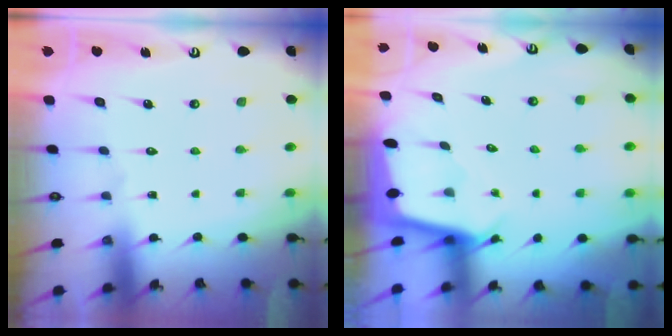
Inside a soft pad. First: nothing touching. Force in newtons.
{"total": 2.2, "press": 2.2, "slide": 0.1}